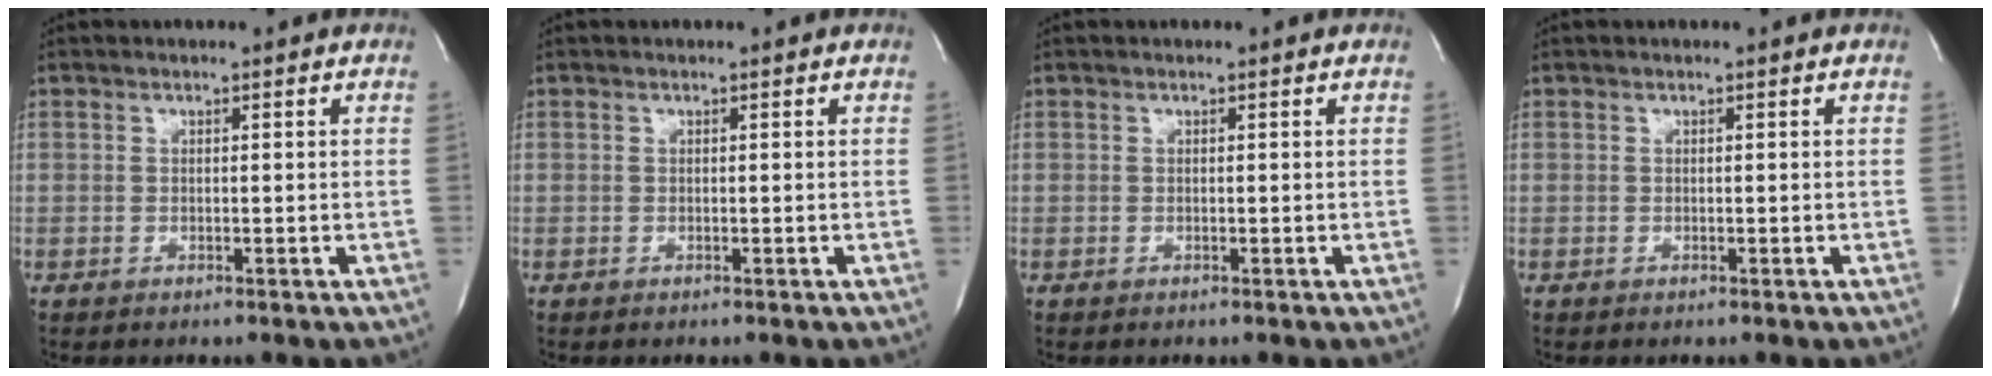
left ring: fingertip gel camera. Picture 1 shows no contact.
{"total": 0.0}
{"total": 0.0}
{"total": 0.0}